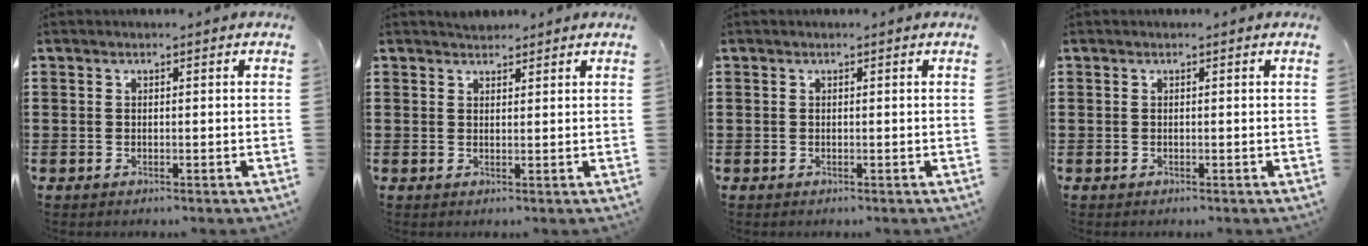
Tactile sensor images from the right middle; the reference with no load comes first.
{"total": 1.5, "force": [1.5, 0.4, -0.1], "torque": [-0.002, 0.003, 0.029]}
{"total": 0.0}
{"total": 0.0}